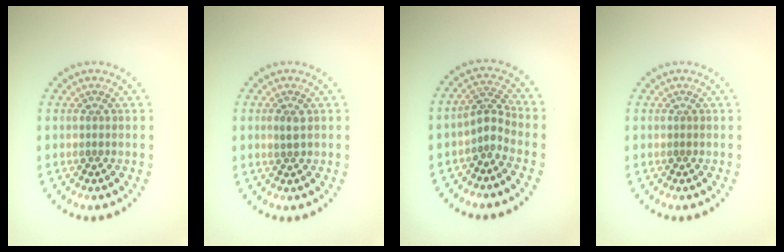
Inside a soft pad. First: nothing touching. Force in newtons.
{"total": 1.2, "press": 1.1, "slide": 0.4}
{"total": 2.1, "press": 1.4, "slide": 1.5}
{"total": 0.0}